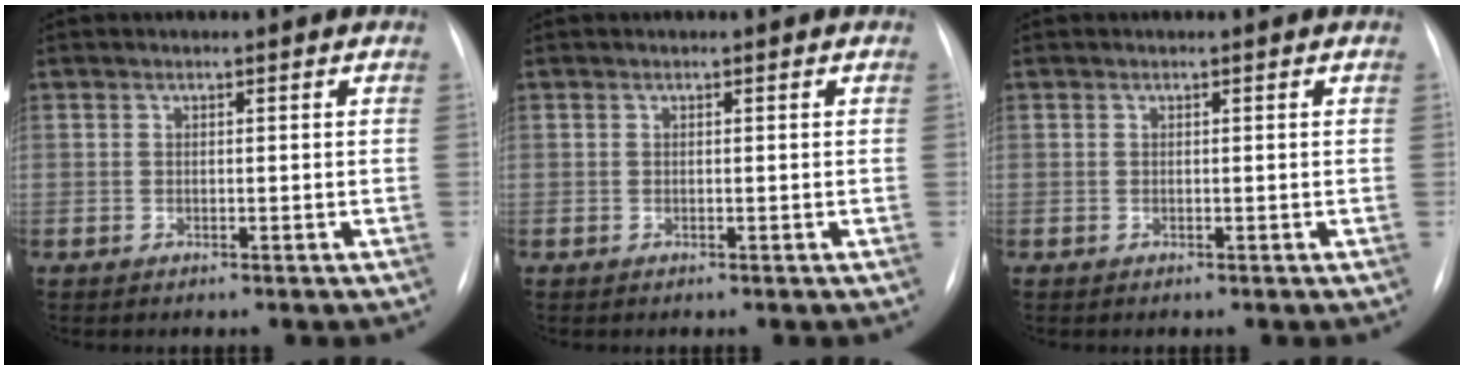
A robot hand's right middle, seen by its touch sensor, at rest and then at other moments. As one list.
[{"total": 0.0}, {"total": 0.0}]